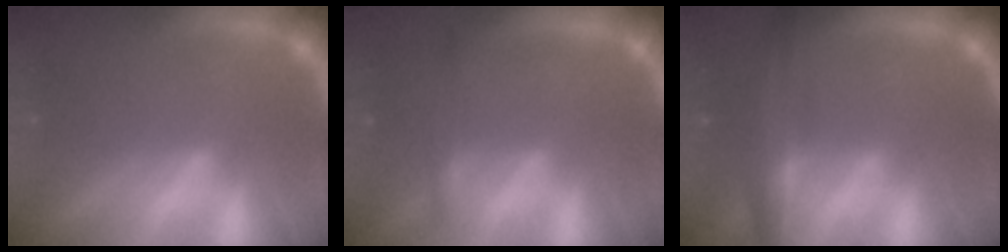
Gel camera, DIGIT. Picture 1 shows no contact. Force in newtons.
{"total": 1.9}
{"total": 5.0}